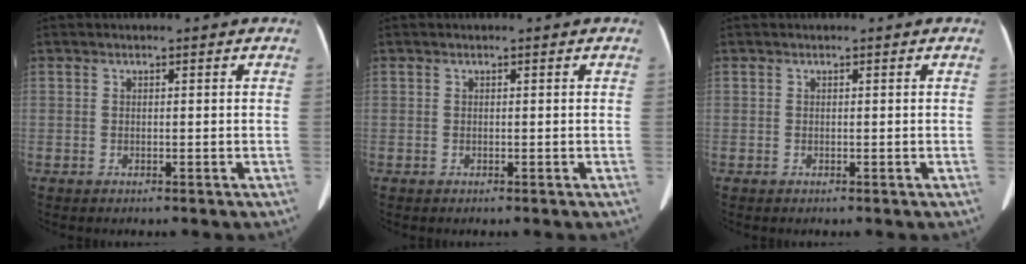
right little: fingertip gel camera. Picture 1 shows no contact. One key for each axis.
{"total": 0.0}
{"total": 0.0}